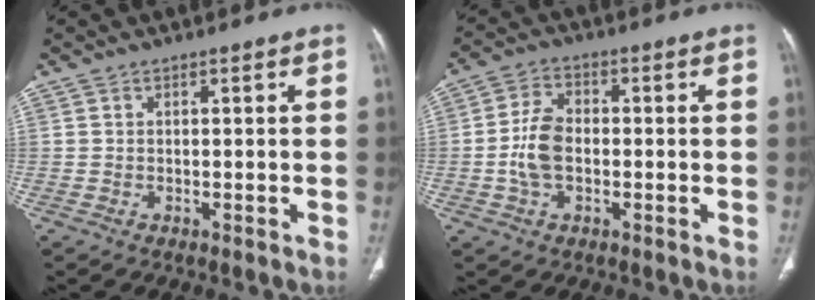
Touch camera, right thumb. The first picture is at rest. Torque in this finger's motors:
{"motor_torque": [1.23, 1.38, 0.72, -0.51, 0.09]}